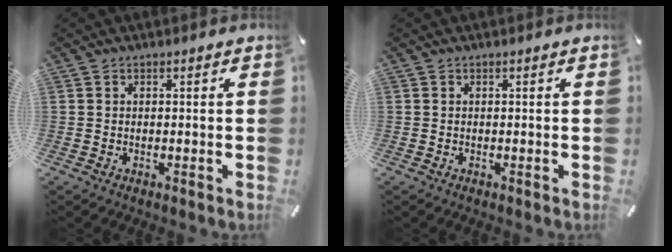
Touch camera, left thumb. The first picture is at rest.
{"total": 0.0}